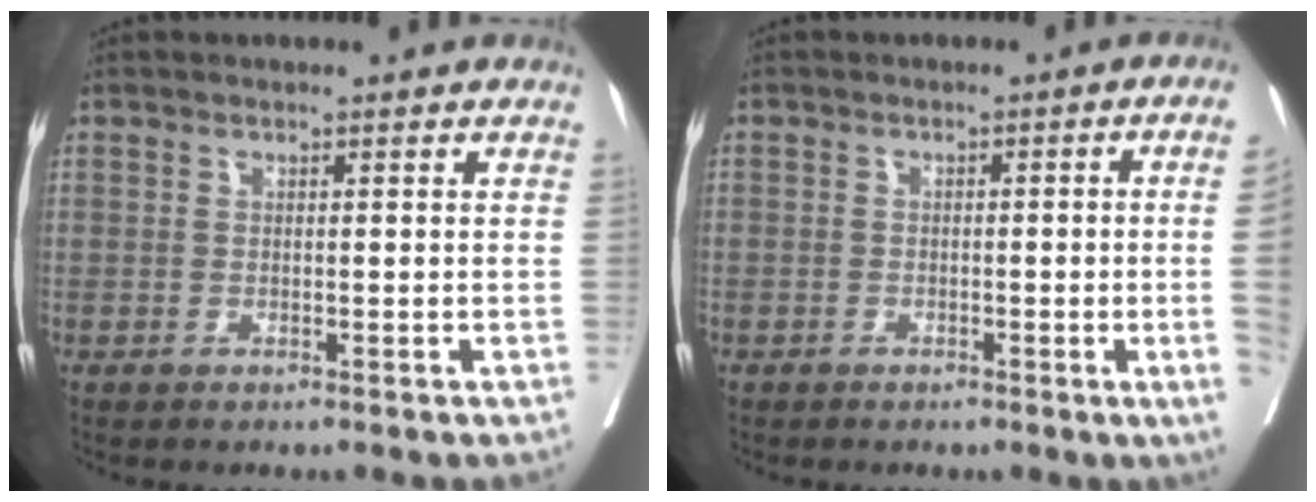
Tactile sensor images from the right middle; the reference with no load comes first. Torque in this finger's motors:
{"motor_torque": [1.04, -1.10, -0.97, -0.21]}